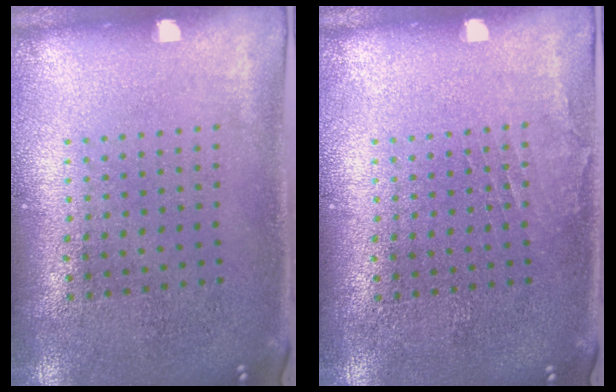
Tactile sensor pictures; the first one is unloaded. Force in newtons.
{"total": 0.7, "press": 0.7, "slide": 0.1}